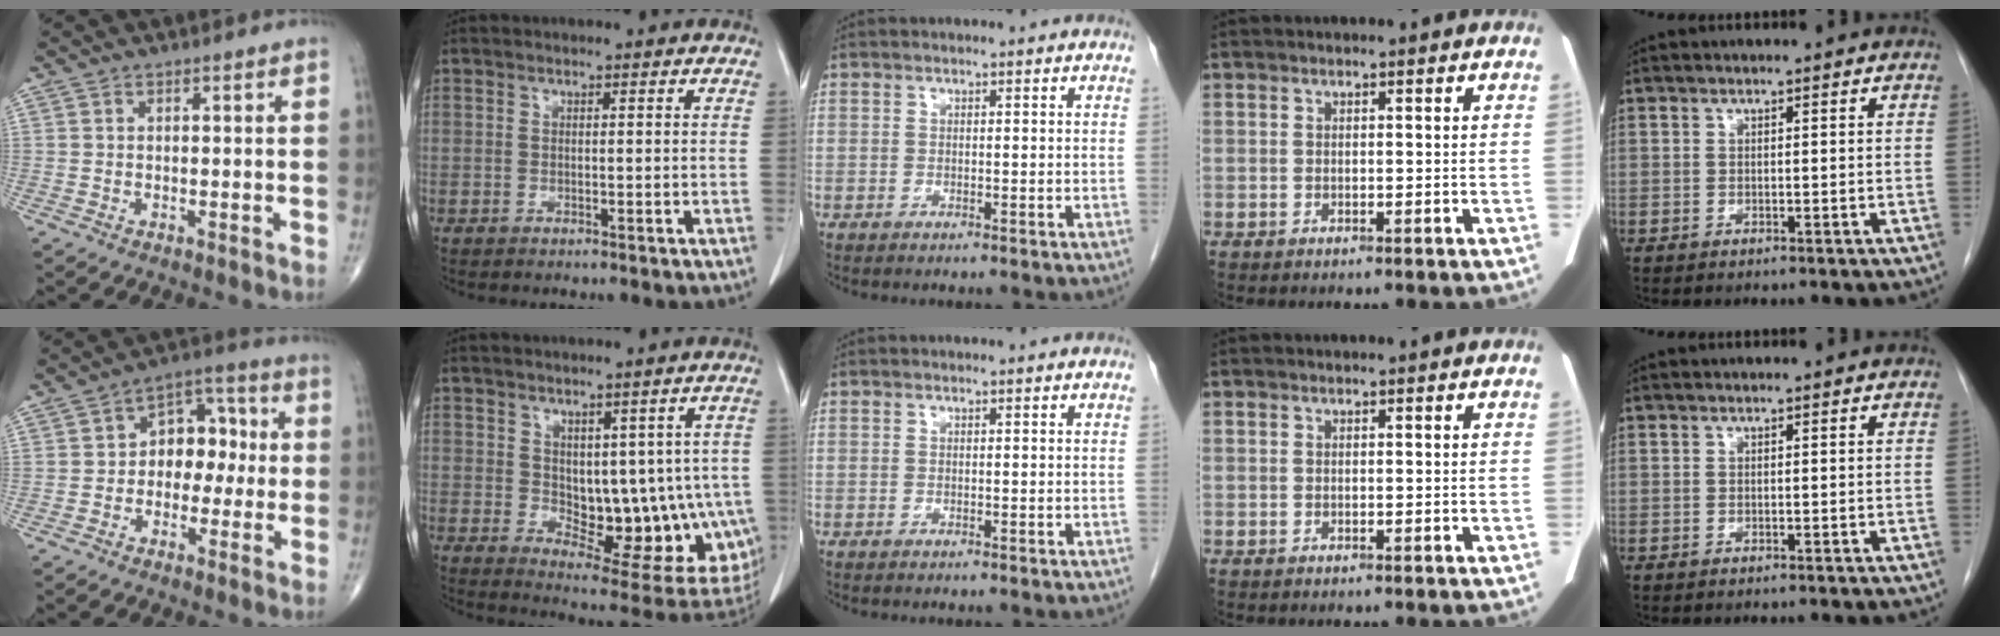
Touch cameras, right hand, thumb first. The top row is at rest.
{"thumb": {"total": 9.6, "force": [-0.3, 6.9, 6.7], "torque": [-0.055, 0.038, -0.018]}, "index": {"total": 14.1, "force": [-0.3, 7.3, 12.1], "torque": [-0.141, -0.005, 0.016]}}